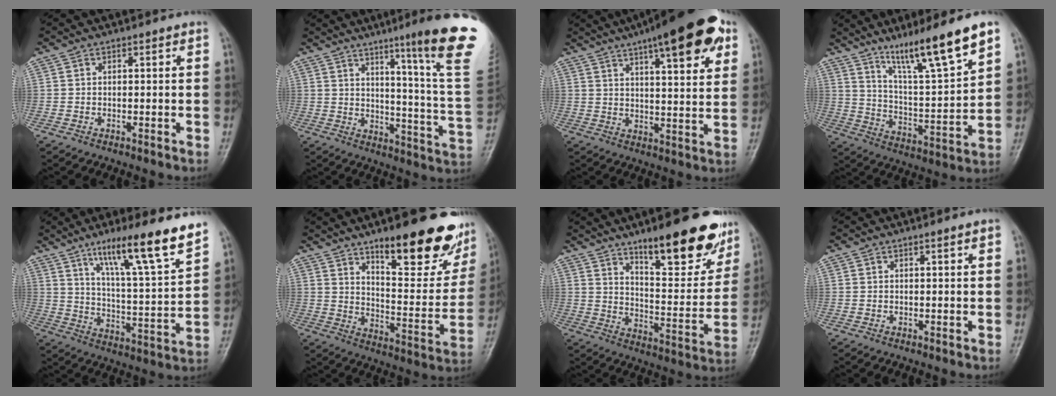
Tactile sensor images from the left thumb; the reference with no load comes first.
{"total": 21.3, "force": [12.7, -0.4, 17.1], "torque": [-0.209, -0.090, 0.166]}
{"total": 19.2, "force": [10.6, 5.2, 15.2], "torque": [-0.196, -0.018, 0.150]}
{"total": 16.1, "force": [11.2, 1.2, 11.5], "torque": [-0.182, -0.065, 0.196]}
{"total": 17.6, "force": [11.9, 1.6, 12.9], "torque": [-0.187, -0.062, 0.193]}
{"total": 23.2, "force": [14.7, 7.5, 16.3], "torque": [-0.176, -0.080, 0.216]}
{"total": 20.6, "force": [13.4, 6.2, 14.4], "torque": [-0.153, -0.078, 0.203]}
{"total": 1.5, "force": [1.0, 0.0, 1.2], "torque": [-0.017, -0.002, 0.012]}